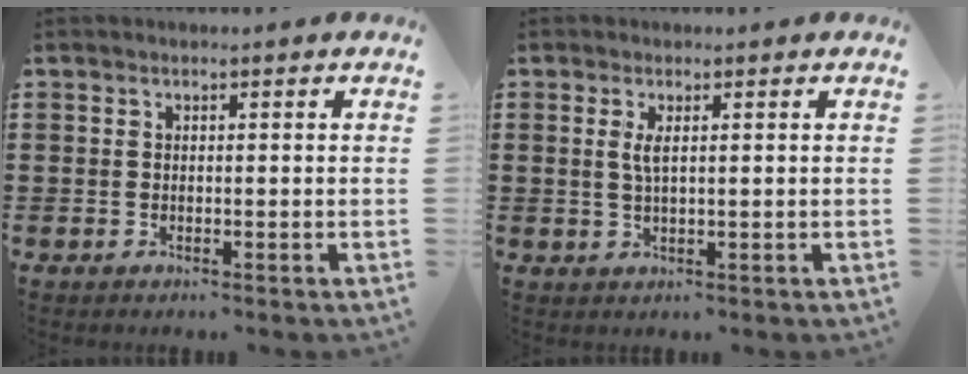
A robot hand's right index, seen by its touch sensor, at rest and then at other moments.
{"total": 2.1, "force": [0.6, 0.5, 2.0], "torque": [-0.040, 0.002, 0.008]}